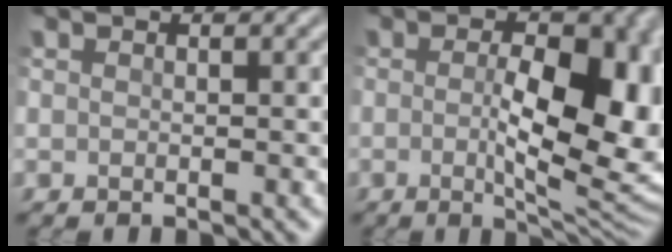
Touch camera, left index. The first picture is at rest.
{"total": 11.5, "force": [-0.5, 5.0, 10.4], "torque": [-0.121, -0.003, -0.005]}